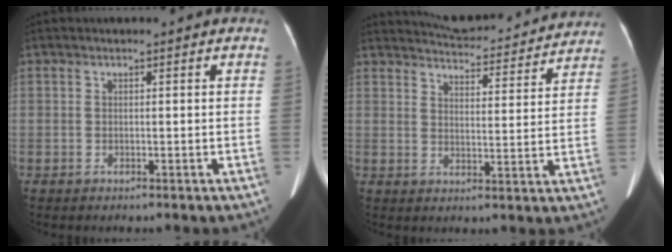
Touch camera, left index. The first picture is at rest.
{"total": 18.4, "force": [17.7, 2.7, 4.4], "torque": [-0.055, -0.011, 0.220]}